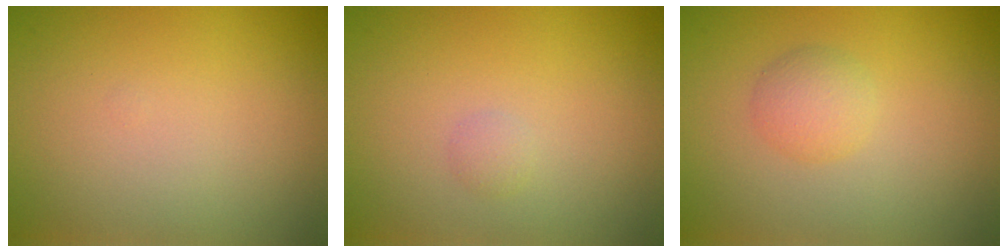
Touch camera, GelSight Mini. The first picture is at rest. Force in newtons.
{"total": 0.6, "press": 0.6, "slide": 0.1}
{"total": 2.0, "press": 2.0, "slide": 0.0}